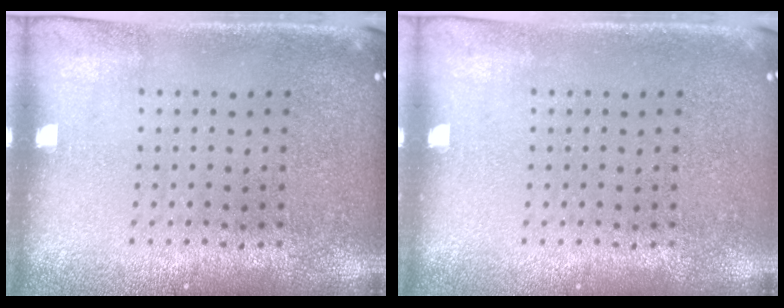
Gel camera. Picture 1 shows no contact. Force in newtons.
{"total": 0.0}